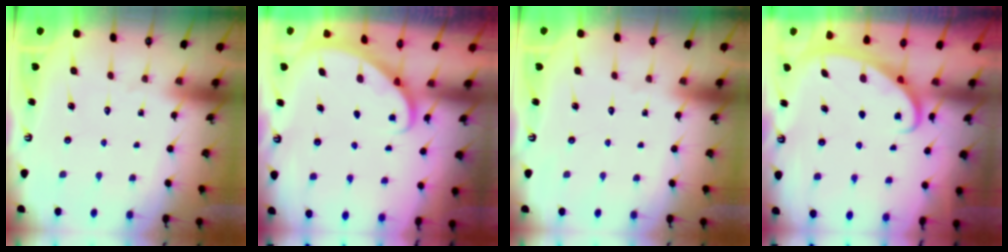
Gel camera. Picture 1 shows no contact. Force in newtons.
{"total": 1.9, "press": 1.9, "slide": 0.1}
{"total": 0.0}
{"total": 2.5, "press": 2.5, "slide": 0.4}